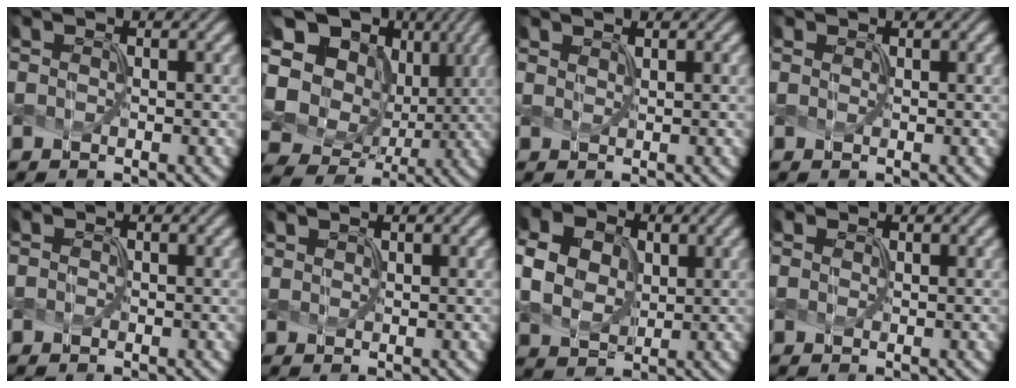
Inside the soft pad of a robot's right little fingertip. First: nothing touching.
{"total": 17.1, "force": [2.4, 15.0, 8.0], "torque": [-0.199, 0.020, 0.057]}
{"total": 1.0, "force": [0.4, -0.4, -0.8], "torque": [0.012, 0.001, 0.018]}
{"total": 1.0, "force": [0.0, -0.2, -0.9], "torque": [0.017, 0.002, 0.011]}
{"total": 0.8, "force": [-0.5, 0.0, -0.7], "torque": [0.010, 0.003, -0.001]}
{"total": 1.0, "force": [0.3, -0.3, -0.9], "torque": [0.012, 0.003, 0.021]}
{"total": 6.1, "force": [1.3, 5.0, 3.3], "torque": [-0.107, 0.017, 0.028]}
{"total": 0.9, "force": [-0.1, 0.0, -0.9], "torque": [0.015, 0.003, 0.008]}